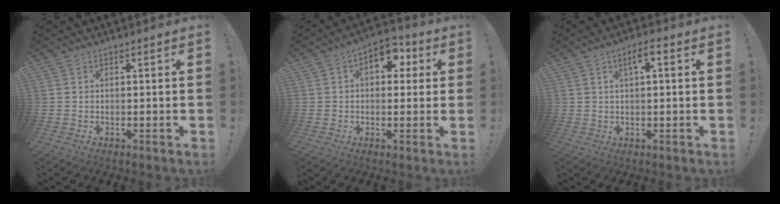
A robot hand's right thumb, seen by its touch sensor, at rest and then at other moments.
{"total": 7.7, "force": [2.7, 5.2, 5.1], "torque": [-0.065, -0.004, 0.047]}
{"total": 3.8, "force": [1.3, 1.1, 3.4], "torque": [-0.053, 0.001, 0.018]}